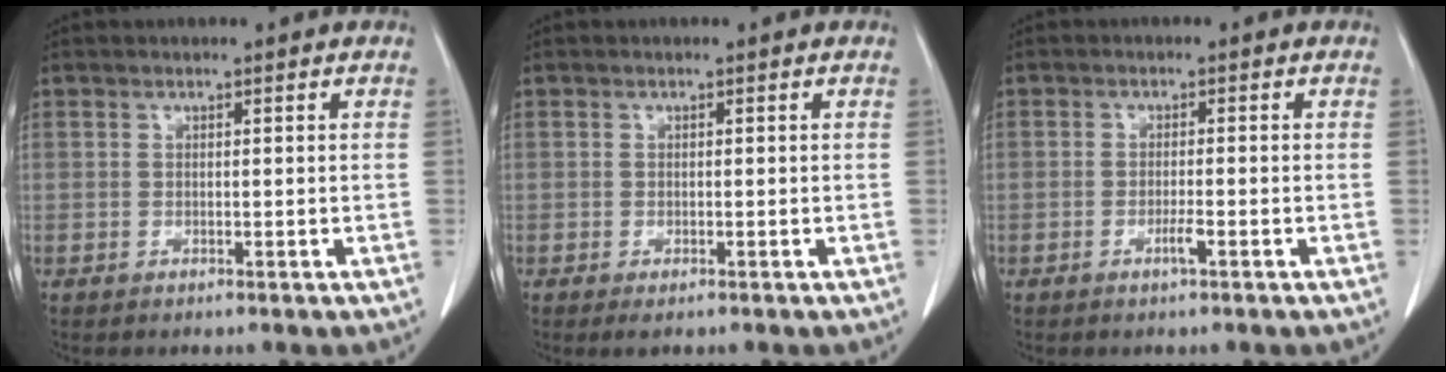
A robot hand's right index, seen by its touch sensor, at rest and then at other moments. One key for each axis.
{"total": 1.3, "fx": -0.8, "fy": 0.4, "fz": 1.0, "tx": -0.013, "ty": -0.003, "tz": -0.006}
{"total": 2.2, "fx": -1.1, "fy": 0.0, "fz": 1.9, "tx": -0.036, "ty": -0.002, "tz": -0.021}